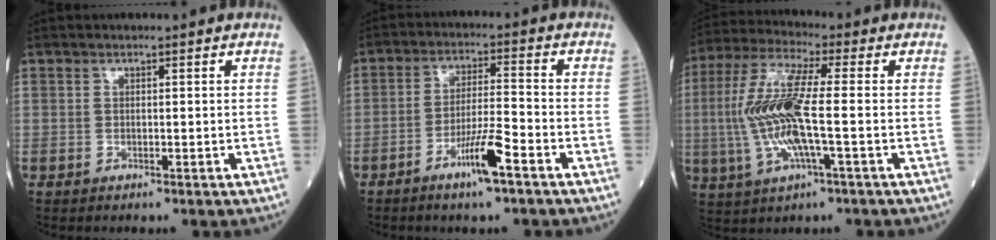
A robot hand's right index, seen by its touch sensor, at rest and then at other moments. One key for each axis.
{"total": 7.2, "fx": -4.2, "fy": 0.1, "fz": 5.9, "tx": -0.112, "ty": -0.003, "tz": -0.074}
{"total": 12.7, "fx": -1.2, "fy": 1.6, "fz": 12.5, "tx": -0.279, "ty": 0.005, "tz": -0.025}